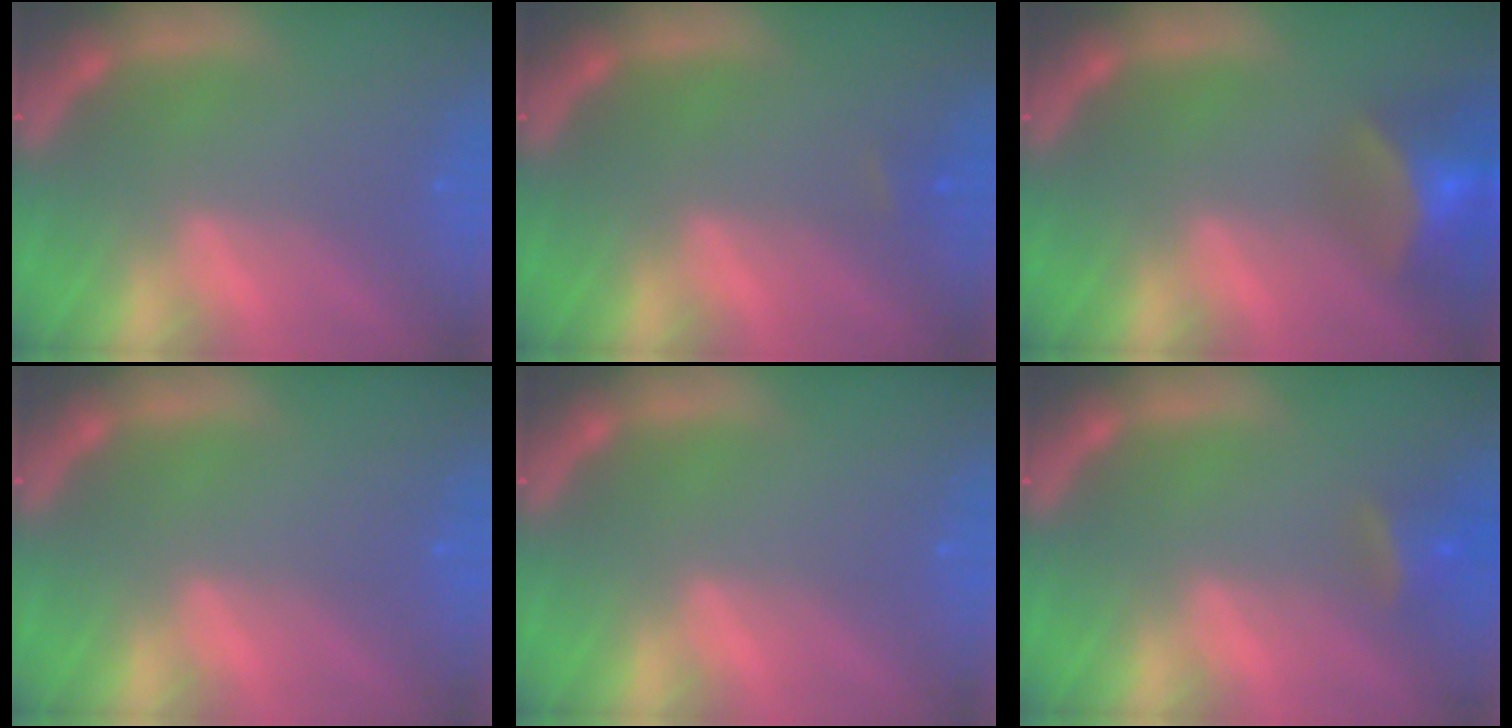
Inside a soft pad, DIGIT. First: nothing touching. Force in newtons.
{"total": 0.9}
{"total": 8.0}
{"total": 0.0}
{"total": 0.0}
{"total": 2.9}